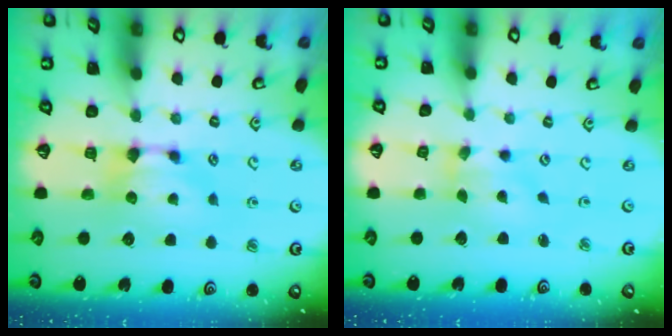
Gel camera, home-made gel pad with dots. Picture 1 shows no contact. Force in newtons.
{"total": 1.3, "press": 0.3, "slide": 1.2}